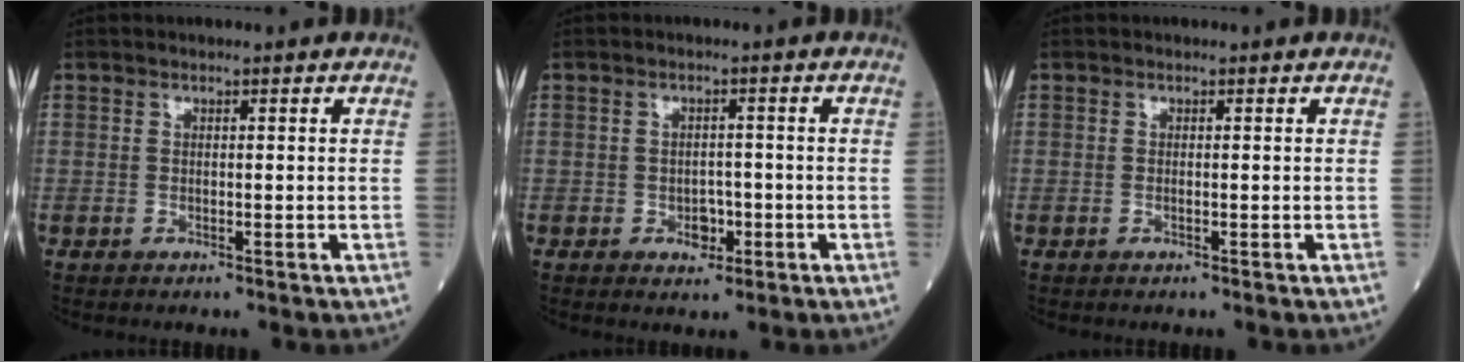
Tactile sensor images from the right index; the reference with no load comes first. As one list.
[{"total": 2.7, "force": [-1.1, 1.8, 1.7], "torque": [-0.019, 0.005, -0.012]}, {"total": 0.0}]